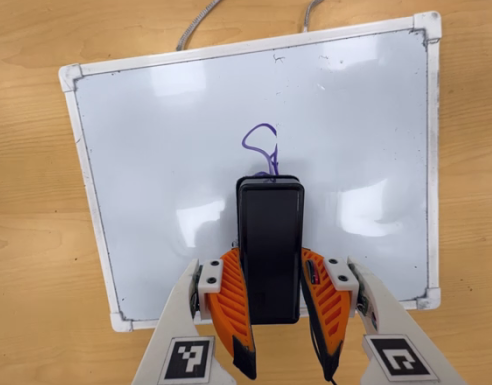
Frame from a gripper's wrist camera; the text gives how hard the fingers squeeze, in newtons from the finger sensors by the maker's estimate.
{"total": 8.2, "left": 6.5, "right": 10.0}